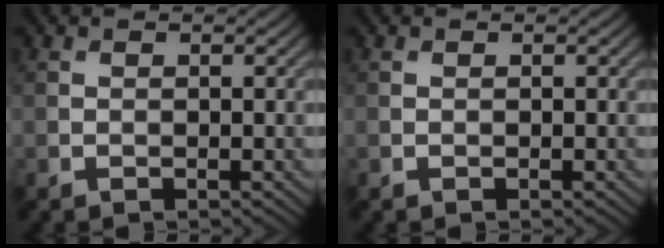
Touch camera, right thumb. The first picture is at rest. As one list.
[{"total": 0.0}]